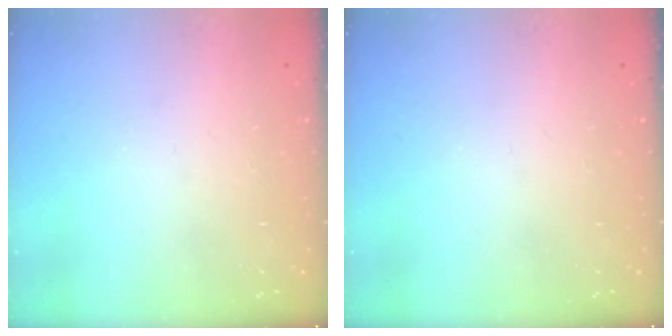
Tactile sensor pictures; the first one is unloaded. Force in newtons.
{"total": 0.0}